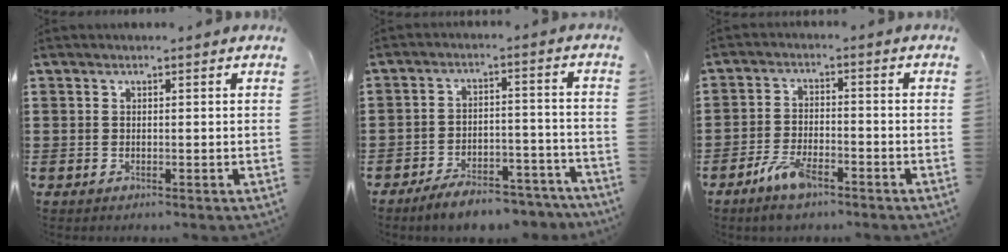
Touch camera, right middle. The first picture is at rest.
{"total": 6.6, "force": [-6.2, 1.0, 2.2], "torque": [-0.035, 0.010, -0.115]}
{"total": 5.6, "force": [-3.8, 2.0, 3.5], "torque": [-0.081, 0.002, -0.076]}